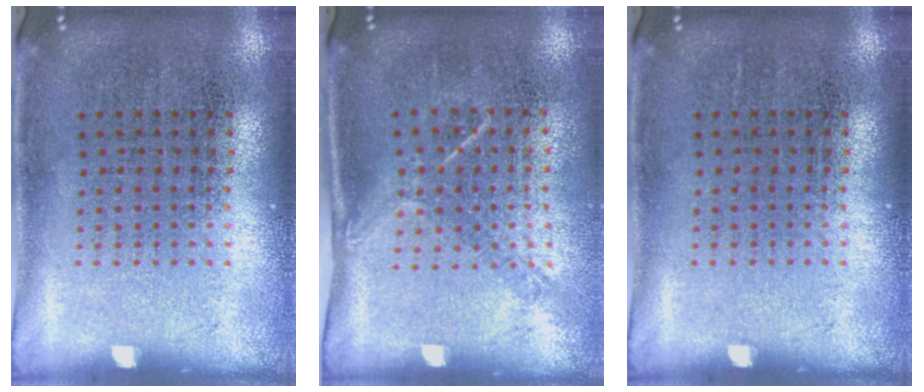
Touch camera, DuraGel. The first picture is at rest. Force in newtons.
{"total": 1.4, "press": 1.0, "slide": 1.0}
{"total": 0.0}